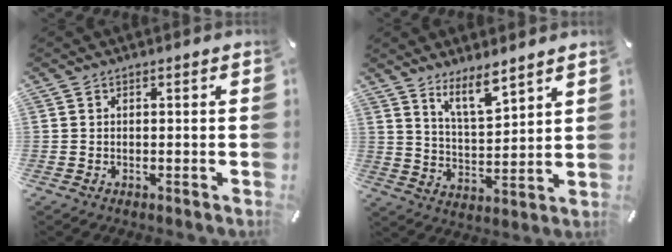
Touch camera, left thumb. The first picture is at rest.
{"total": 8.8, "force": [7.2, 2.3, 4.4], "torque": [-0.082, -0.045, 0.129]}